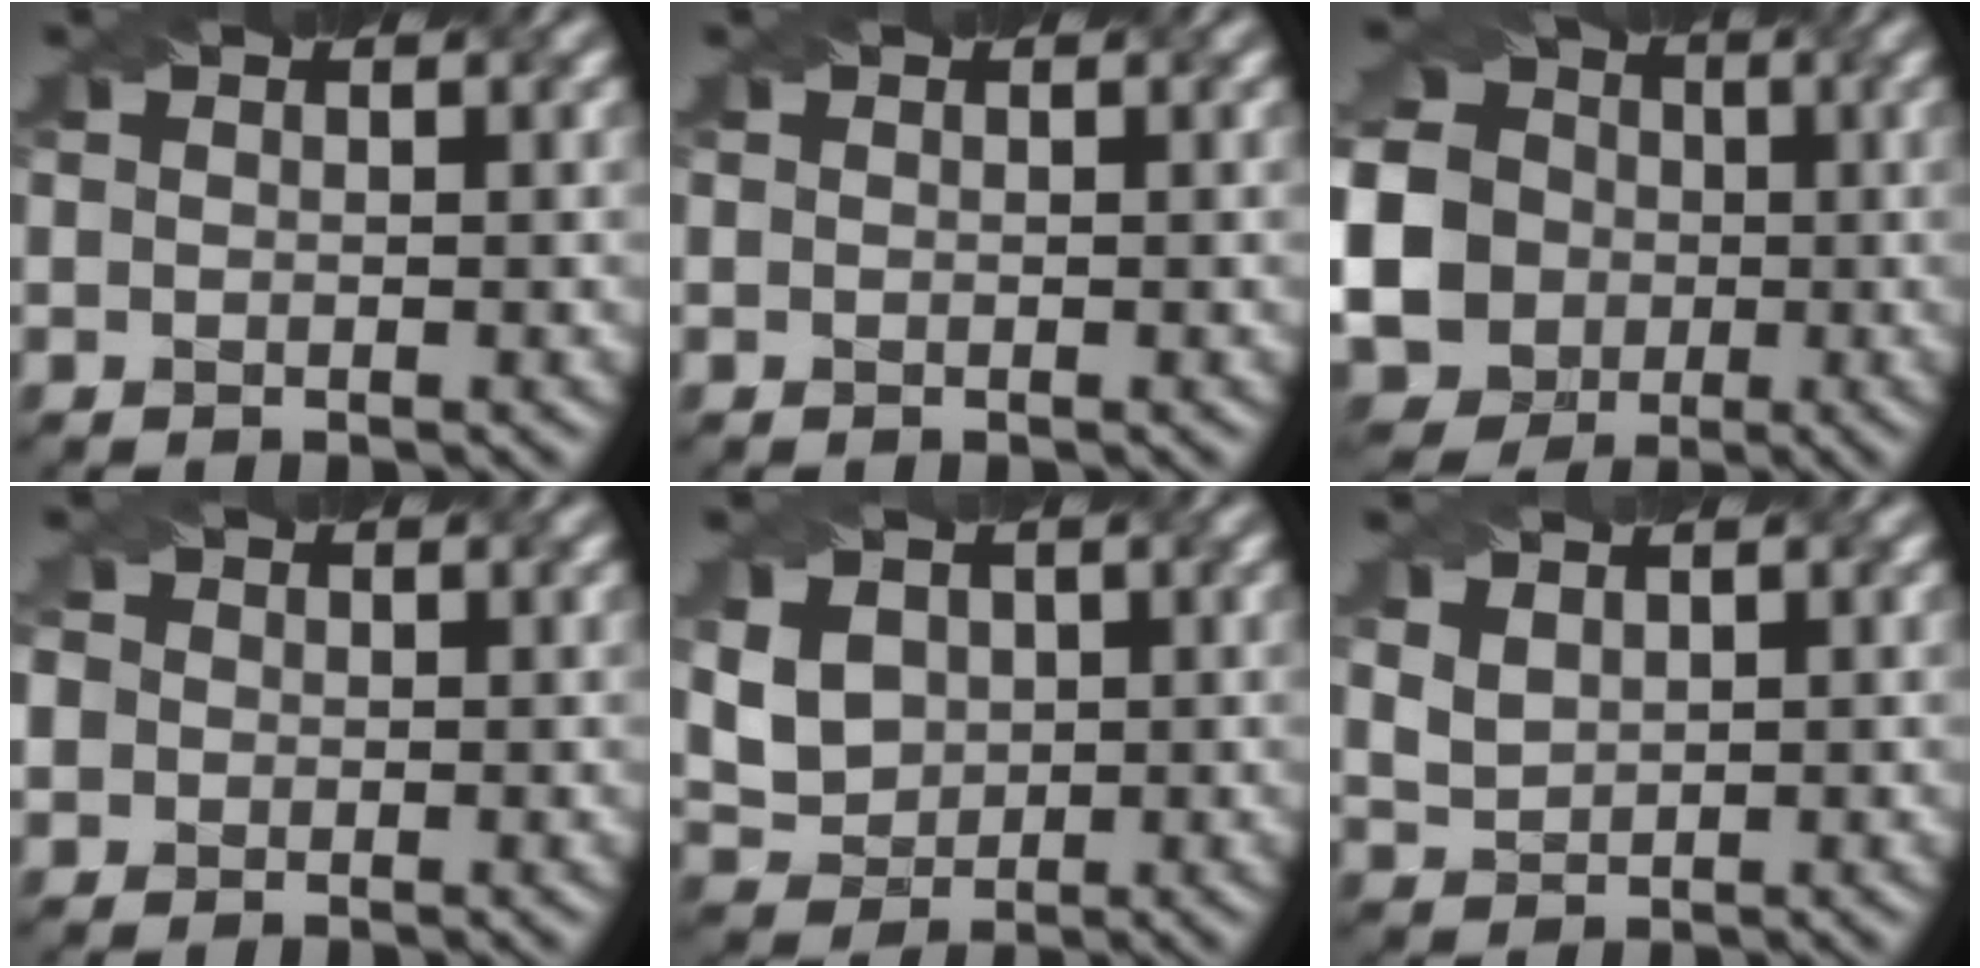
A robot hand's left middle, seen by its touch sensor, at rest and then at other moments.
{"total": 0.0}
{"total": 17.8, "force": [-1.8, 16.5, 6.2], "torque": [-0.181, 0.008, -0.063]}
{"total": 3.9, "force": [0.9, 3.5, 1.4], "torque": [-0.027, 0.031, -0.002]}
{"total": 4.1, "force": [1.3, 3.4, 2.0], "torque": [-0.062, 0.007, 0.034]}
{"total": 2.4, "force": [1.6, 1.4, 1.1], "torque": [-0.038, 0.007, 0.041]}